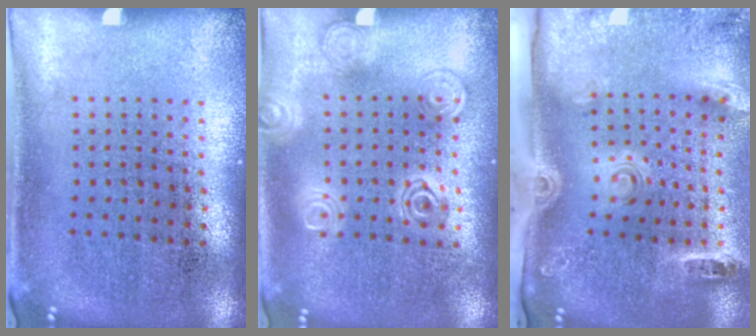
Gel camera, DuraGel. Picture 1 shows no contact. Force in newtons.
{"total": 1.3, "press": 1.3, "slide": 0.1}
{"total": 2.9, "press": 1.9, "slide": 2.1}